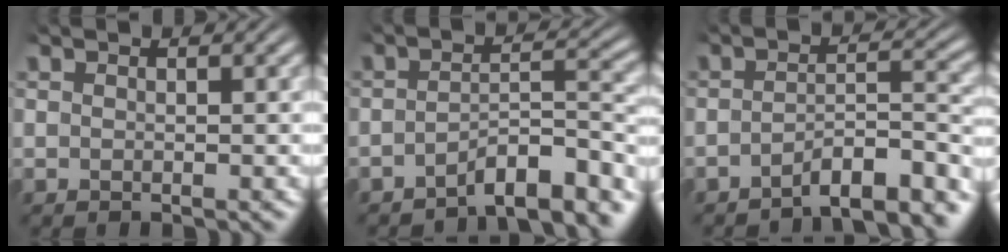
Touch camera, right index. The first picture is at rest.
{"total": 6.0, "force": [-4.9, 1.1, 3.4], "torque": [-0.034, -0.009, -0.072]}
{"total": 6.5, "force": [-5.5, 1.2, 3.1], "torque": [-0.030, -0.013, -0.080]}